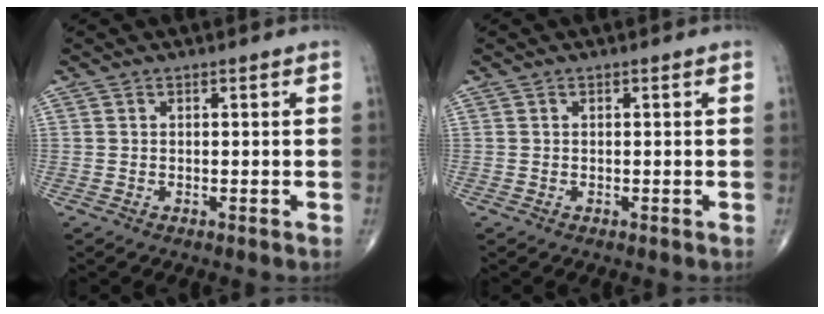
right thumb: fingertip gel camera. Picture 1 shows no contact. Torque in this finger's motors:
{"motor_torque": [0.08, 0.08, -0.05, 0.03, 0.03]}